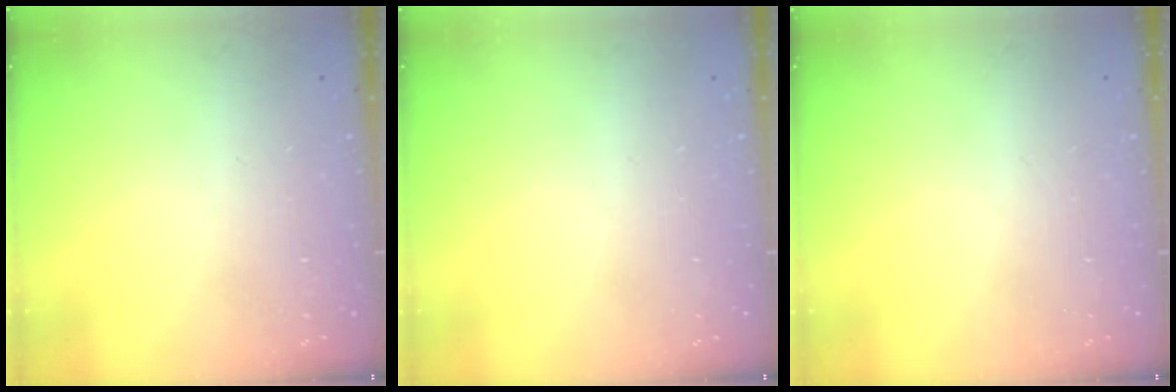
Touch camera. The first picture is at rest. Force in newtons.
{"total": 0.0}
{"total": 0.0}